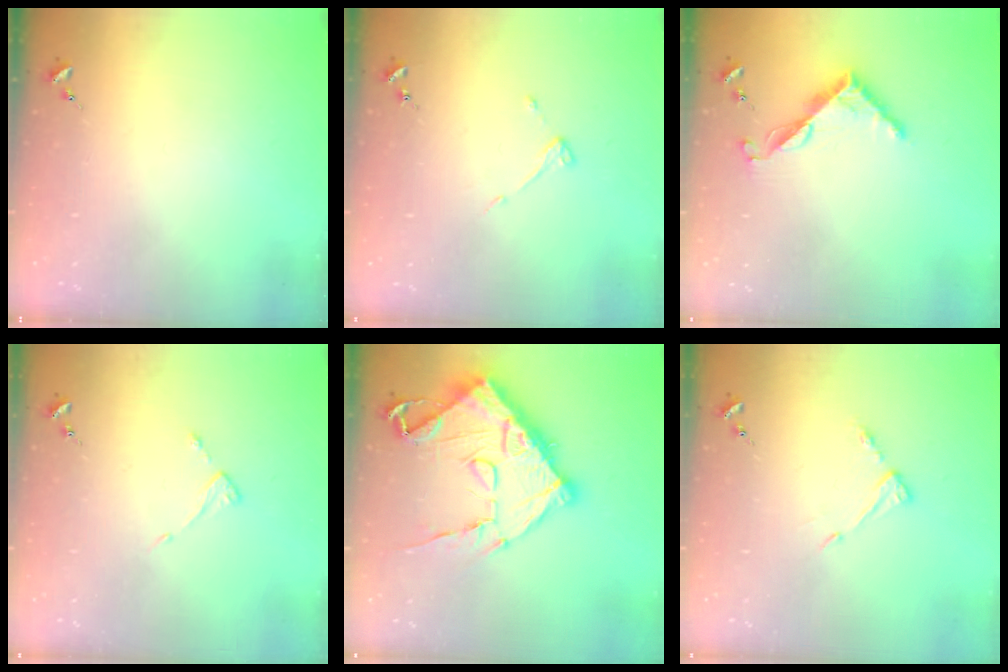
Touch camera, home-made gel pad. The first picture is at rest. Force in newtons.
{"total": 4.3, "press": 4.3, "slide": 0.4}
{"total": 7.6, "press": 7.5, "slide": 0.6}
{"total": 2.6, "press": 2.6, "slide": 0.3}
{"total": 20.9, "press": 20.8, "slide": 2.3}
{"total": 5.6, "press": 5.6, "slide": 0.3}